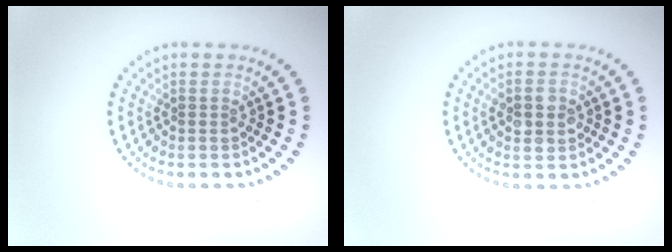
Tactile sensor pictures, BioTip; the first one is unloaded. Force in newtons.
{"total": 2.7, "press": 2.7, "slide": 0.1}